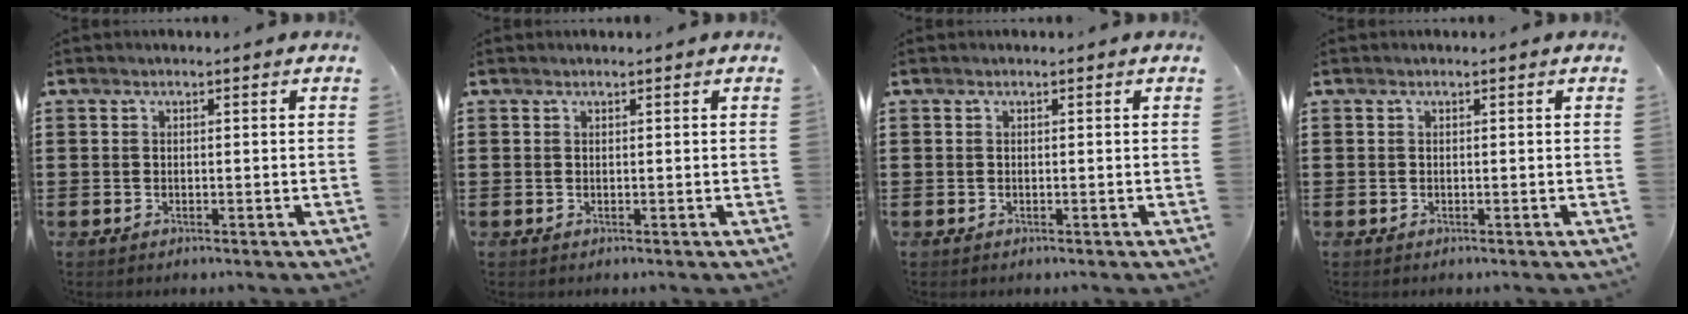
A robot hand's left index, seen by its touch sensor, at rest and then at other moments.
{"total": 0.0}
{"total": 0.0}
{"total": 0.0}